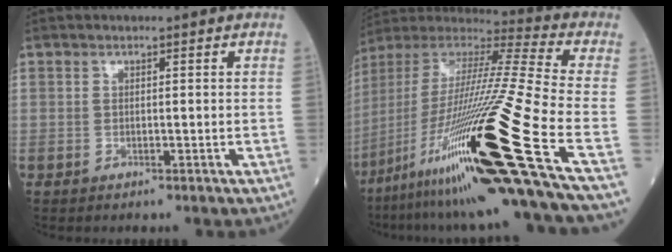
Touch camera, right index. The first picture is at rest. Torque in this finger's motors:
{"motor_torque": [2.14, 0.00, 1.06, 0.21]}